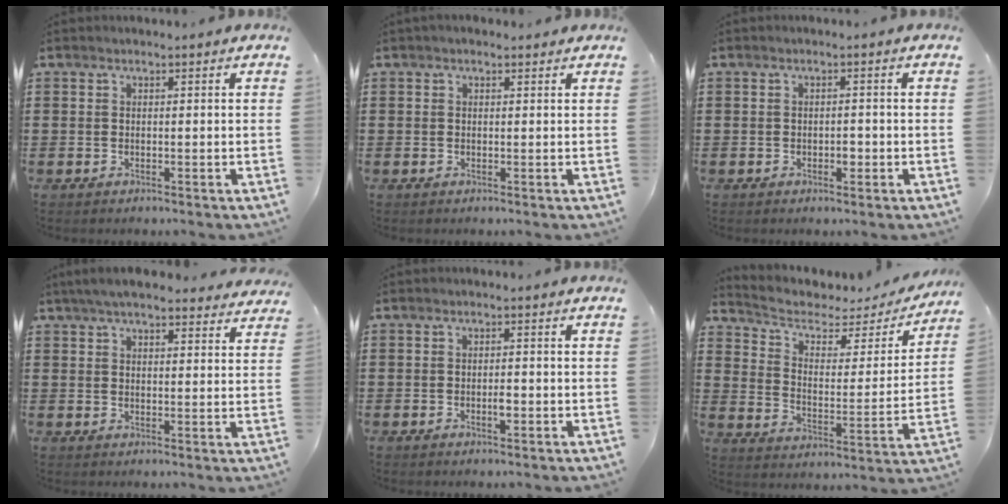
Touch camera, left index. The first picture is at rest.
{"total": 0.7, "force": [0.4, 0.6, 0.3], "torque": [-0.008, 0.006, 0.006]}
{"total": 1.4, "force": [-0.3, 0.7, 1.2], "torque": [-0.022, 0.000, -0.007]}
{"total": 5.2, "force": [4.7, 0.7, 2.0], "torque": [-0.052, -0.007, 0.088]}
{"total": 1.7, "force": [-0.4, 0.5, 1.5], "torque": [-0.028, -0.002, -0.005]}
{"total": 4.1, "force": [2.6, 2.3, 2.2], "torque": [-0.062, -0.014, 0.037]}